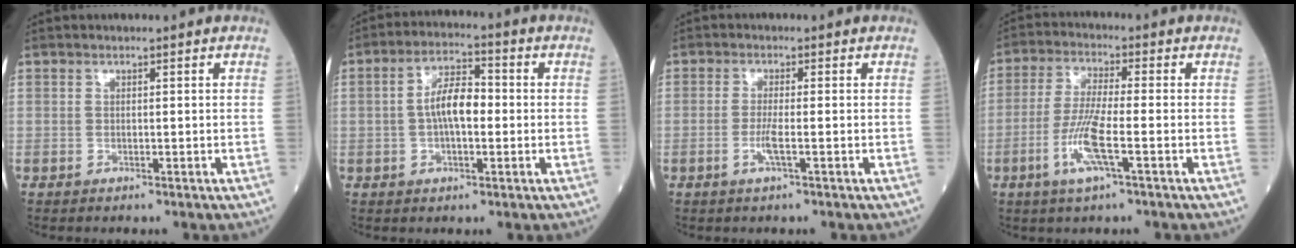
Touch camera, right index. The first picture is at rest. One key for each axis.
{"total": 6.8, "fx": -0.2, "fy": 2.6, "fz": 6.3, "tx": -0.122, "ty": 0.016, "tz": -0.011}
{"total": 2.6, "fx": -0.9, "fy": -0.1, "fz": 2.4, "tx": -0.054, "ty": -0.005, "tz": -0.021}
{"total": 7.8, "fx": -2.8, "fy": 0.3, "fz": 7.2, "tx": -0.149, "ty": -0.009, "tz": -0.059}